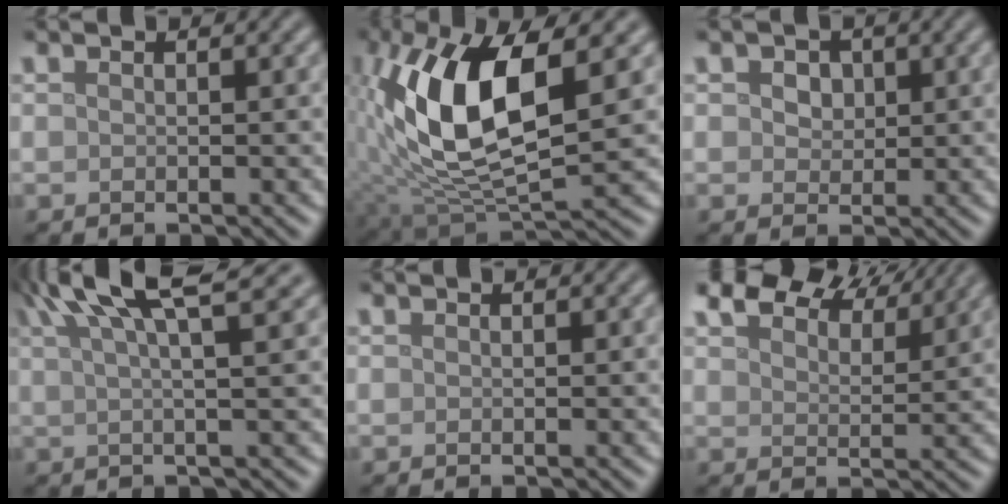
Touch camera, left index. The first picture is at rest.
{"total": 11.3, "force": [1.7, 4.5, 10.2], "torque": [-0.204, 0.001, 0.030]}
{"total": 2.7, "force": [1.2, 1.9, 1.4], "torque": [-0.024, 0.012, 0.004]}
{"total": 8.8, "force": [5.1, 2.2, 6.8], "torque": [-0.080, 0.036, 0.057]}
{"total": 0.0}
{"total": 8.3, "force": [7.1, 2.3, 3.5], "torque": [-0.066, 0.017, 0.101]}